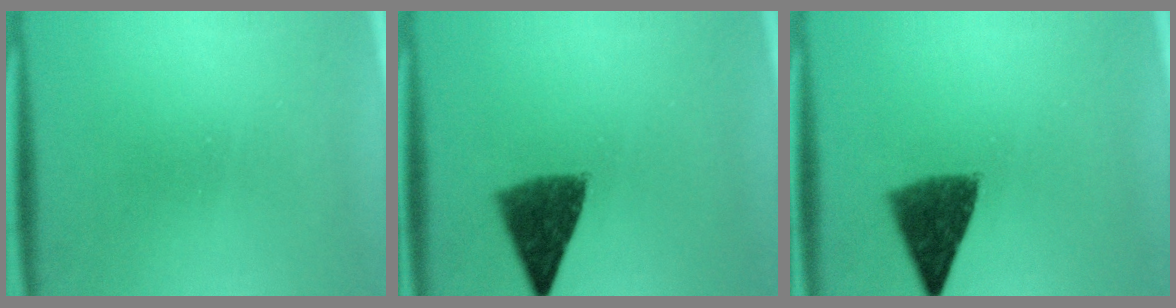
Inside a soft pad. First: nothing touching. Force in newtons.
{"total": 7.2}
{"total": 7.2}